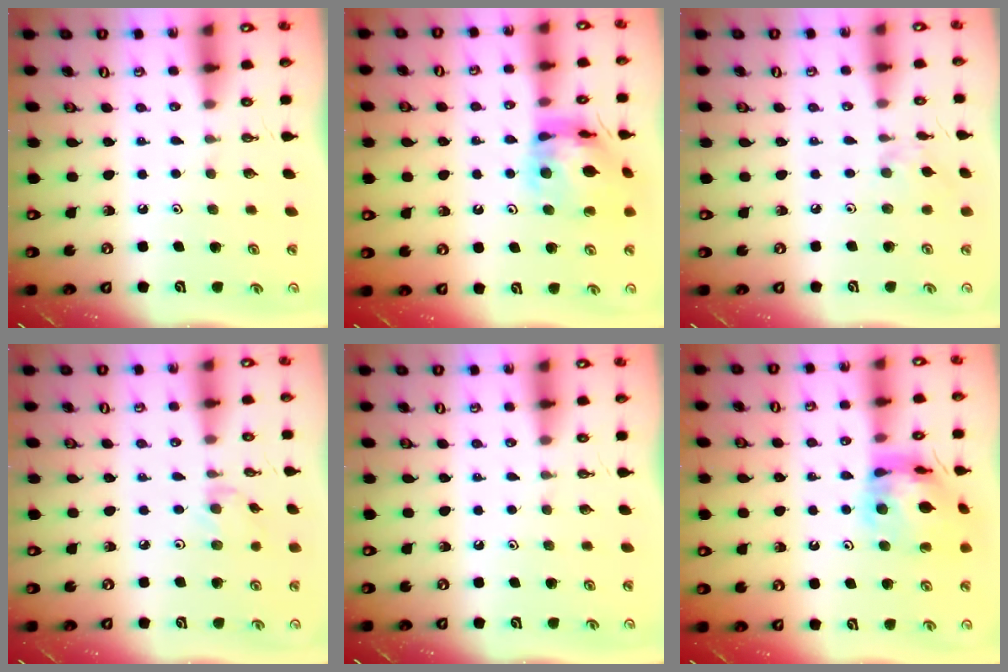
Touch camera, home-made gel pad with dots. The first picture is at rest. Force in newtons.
{"total": 13.9, "press": 13.8, "slide": 1.5}
{"total": 2.4, "press": 2.4, "slide": 0.4}
{"total": 2.1, "press": 2.1, "slide": 0.4}
{"total": 0.0}
{"total": 13.9, "press": 13.8, "slide": 1.5}